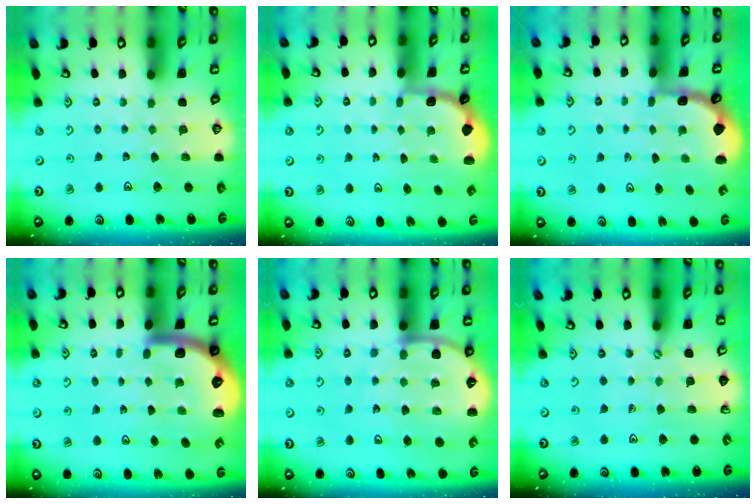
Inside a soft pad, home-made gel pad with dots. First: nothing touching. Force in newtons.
{"total": 1.9, "press": 1.8, "slide": 0.8}
{"total": 1.6, "press": 1.5, "slide": 0.4}
{"total": 5.9, "press": 5.6, "slide": 1.7}
{"total": 9.9, "press": 9.7, "slide": 2.2}
{"total": 2.4, "press": 2.4, "slide": 0.3}